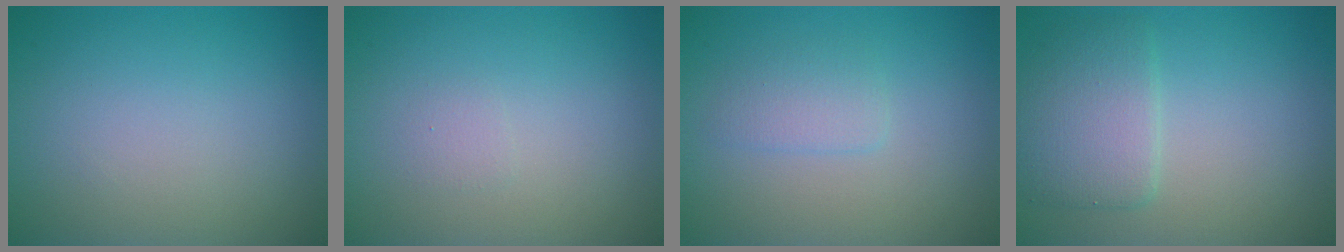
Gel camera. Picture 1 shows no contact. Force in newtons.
{"total": 0.6, "press": 0.6, "slide": 0.1}
{"total": 1.6, "press": 1.6, "slide": 0.0}
{"total": 3.7, "press": 3.7, "slide": 0.2}